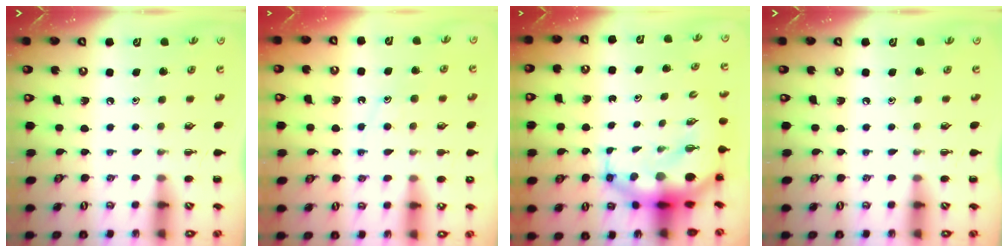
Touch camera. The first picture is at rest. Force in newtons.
{"total": 10.0, "press": 9.9, "slide": 0.7}
{"total": 11.0, "press": 10.6, "slide": 2.8}
{"total": 0.0}